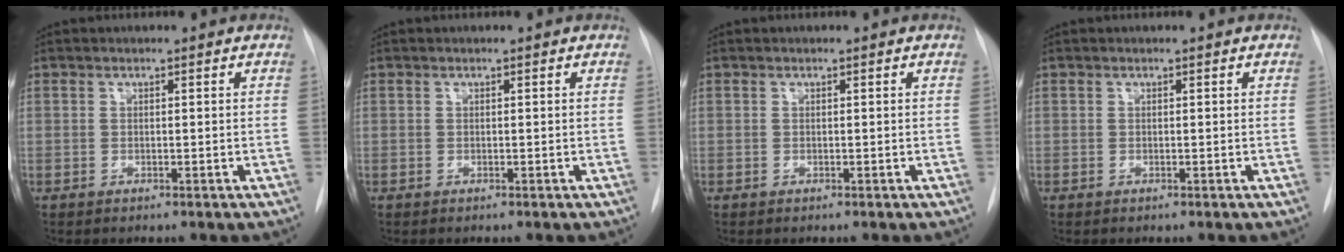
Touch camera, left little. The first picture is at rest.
{"total": 0.0}
{"total": 0.0}
{"total": 0.0}